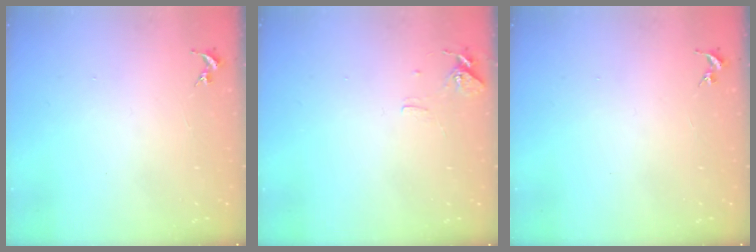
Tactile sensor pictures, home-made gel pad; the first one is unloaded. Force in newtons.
{"total": 7.4, "press": 7.4, "slide": 0.6}
{"total": 0.0}